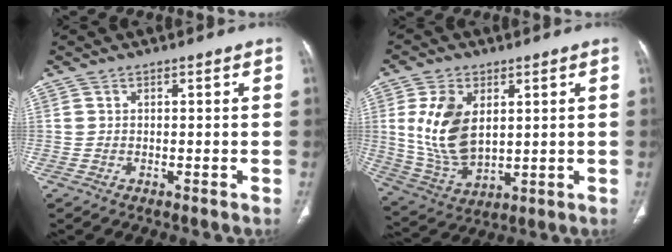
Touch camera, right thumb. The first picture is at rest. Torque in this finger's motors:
{"motor_torque": [-0.75, 0.88, 1.47, 0.47, 0.13]}